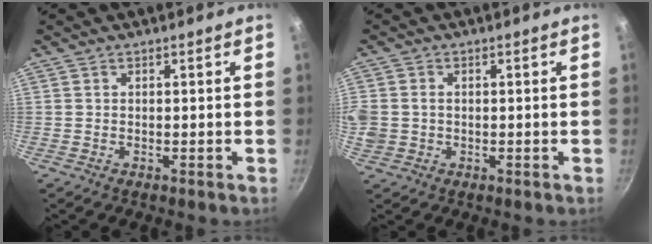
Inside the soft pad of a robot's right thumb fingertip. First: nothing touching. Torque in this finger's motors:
{"motor_torque": [0.10, 0.09, 1.44, 0.24, 0.20]}